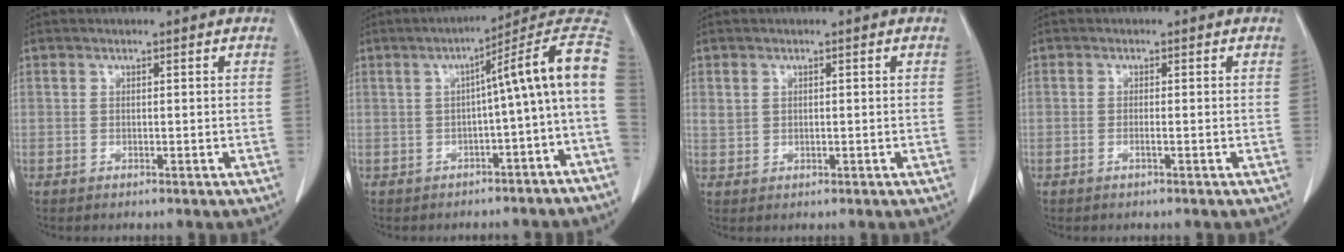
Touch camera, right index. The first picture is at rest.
{"total": 12.0, "force": [-1.5, -0.1, 11.9], "torque": [-0.148, 0.040, -0.033]}
{"total": 1.5, "force": [0.7, 1.2, 0.6], "torque": [-0.010, 0.006, 0.018]}
{"total": 0.6, "force": [-0.2, -0.1, 0.5], "torque": [-0.009, 0.002, -0.003]}